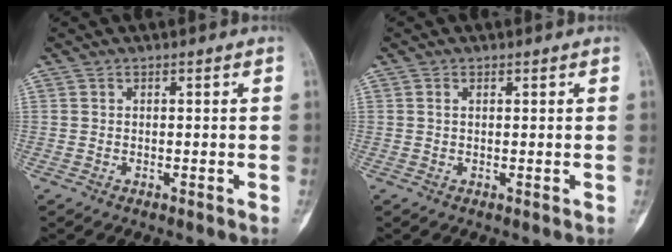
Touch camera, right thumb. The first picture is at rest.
{"total": 0.6, "force": [0.3, 0.3, 0.5], "torque": [-0.009, 0.000, 0.004]}